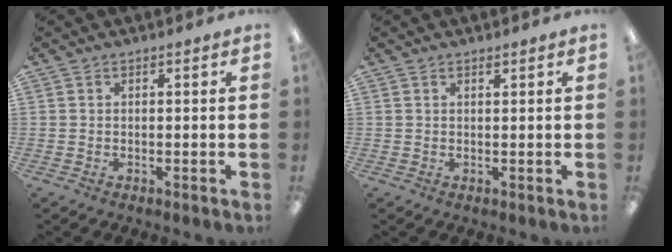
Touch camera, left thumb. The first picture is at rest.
{"total": 0.7, "force": [0.6, 0.2, 0.1], "torque": [-0.003, -0.001, 0.012]}